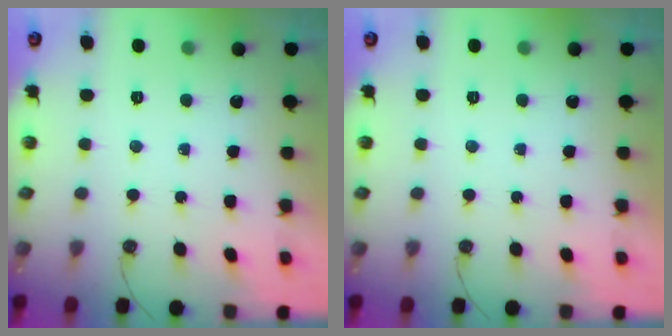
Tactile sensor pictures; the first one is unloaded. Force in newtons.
{"total": 0.0}